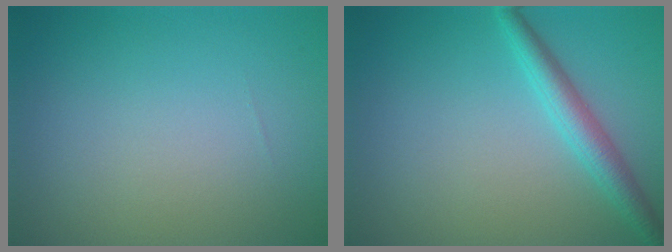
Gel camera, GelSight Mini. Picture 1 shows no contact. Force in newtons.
{"total": 2.9, "press": 2.9, "slide": 0.1}